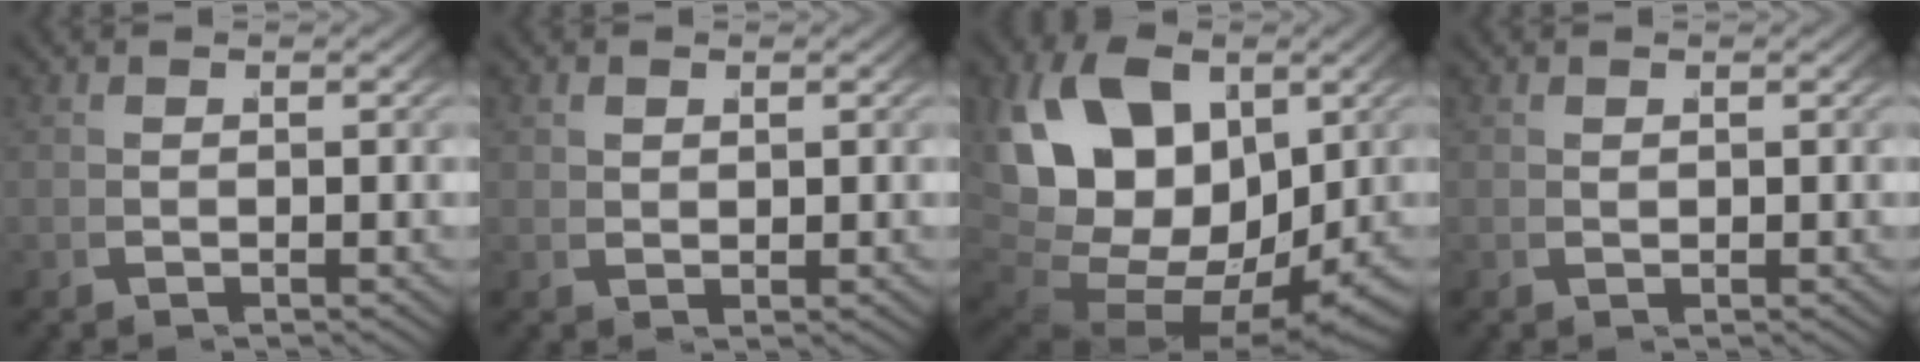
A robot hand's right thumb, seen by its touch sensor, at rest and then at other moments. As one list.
[{"total": 1.2, "force": [0.7, 0.7, 0.7], "torque": [-0.012, -0.004, 0.021]}, {"total": 17.6, "force": [-1.7, 12.2, 12.6], "torque": [-0.278, -0.061, 0.001]}, {"total": 0.6, "force": [0.2, 0.4, 0.4], "torque": [-0.005, -0.004, 0.009]}]